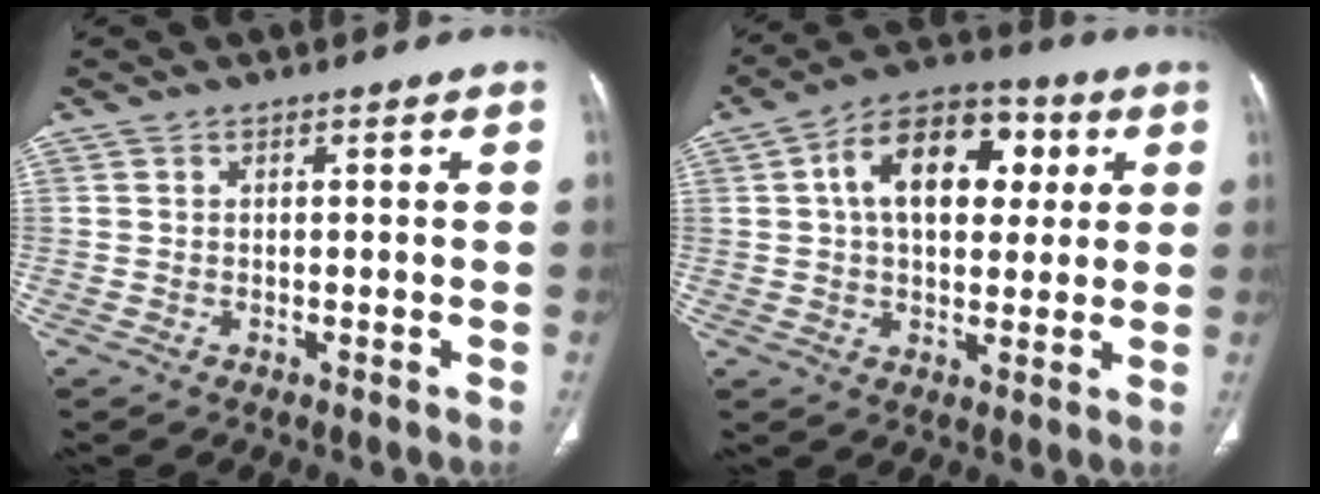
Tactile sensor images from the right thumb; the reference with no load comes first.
{"total": 16.0, "force": [4.0, 9.9, 11.9], "torque": [-0.158, 0.015, 0.057]}